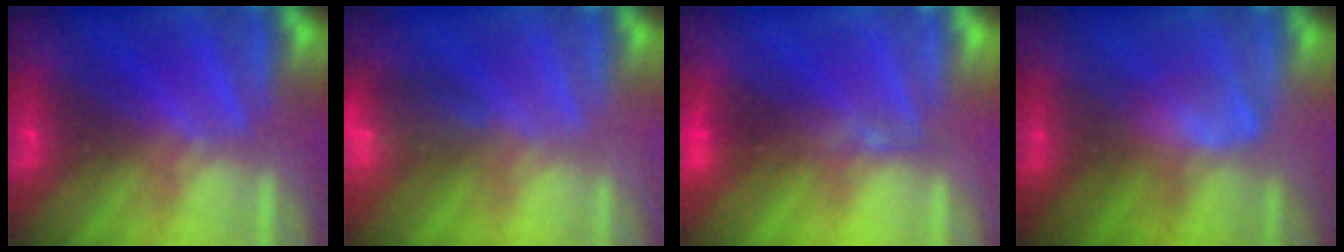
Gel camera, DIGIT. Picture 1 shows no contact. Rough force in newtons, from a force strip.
{"total": 8.6}
{"total": 4.2}
{"total": 2.5}